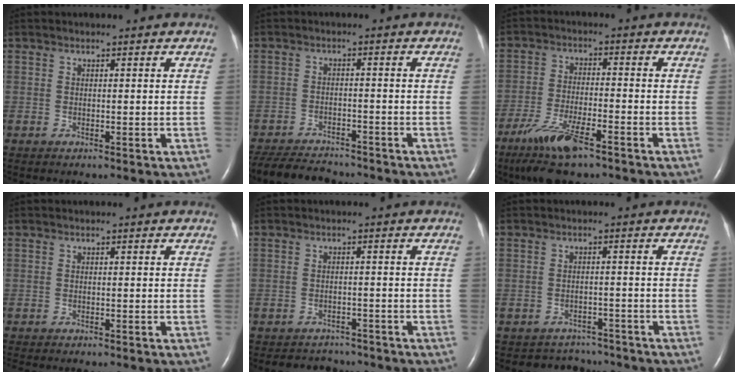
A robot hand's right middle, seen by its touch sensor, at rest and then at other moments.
{"total": 9.8, "force": [-9.1, 2.0, 2.9], "torque": [-0.054, -0.009, -0.136]}
{"total": 9.7, "force": [-6.4, 1.7, 7.0], "torque": [-0.148, -0.023, -0.114]}
{"total": 1.4, "force": [-1.3, 0.0, 0.6], "torque": [-0.009, -0.002, -0.016]}
{"total": 4.8, "force": [-4.4, 1.8, 0.0], "torque": [-0.004, 0.003, -0.058]}
{"total": 4.9, "force": [-4.5, 1.9, -0.8], "torque": [0.006, 0.017, -0.060]}